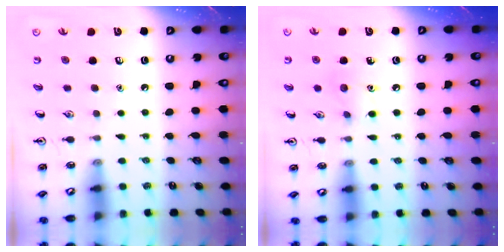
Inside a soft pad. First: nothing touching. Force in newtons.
{"total": 7.8, "press": 7.5, "slide": 1.9}